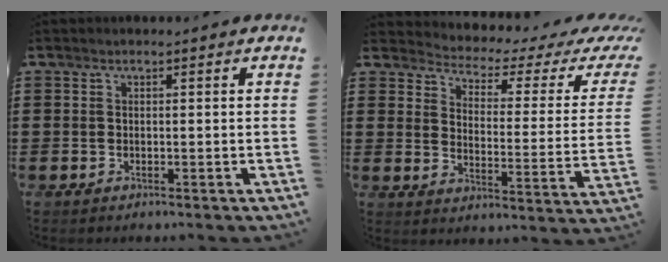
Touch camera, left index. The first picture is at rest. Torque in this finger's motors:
{"motor_torque": [1.24, -0.90, -0.03, -0.04]}